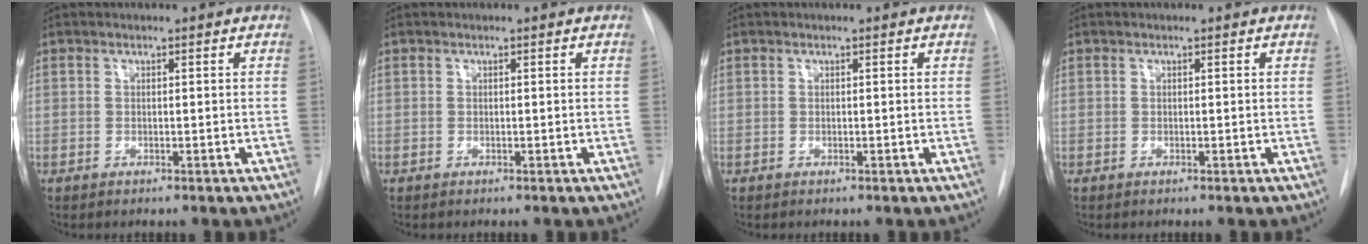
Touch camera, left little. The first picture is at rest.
{"total": 0.0}
{"total": 0.0}
{"total": 0.0}